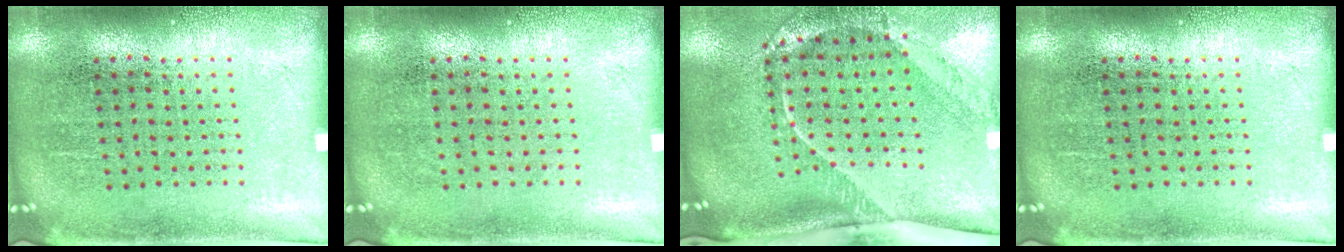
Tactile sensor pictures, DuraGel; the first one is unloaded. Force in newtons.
{"total": 0.0}
{"total": 2.7, "press": 1.8, "slide": 2.0}
{"total": 0.0}